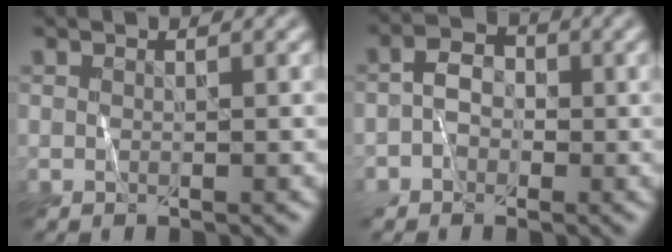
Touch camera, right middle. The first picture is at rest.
{"total": 2.0, "force": [-0.8, 1.6, 0.8], "torque": [-0.011, 0.014, -0.020]}